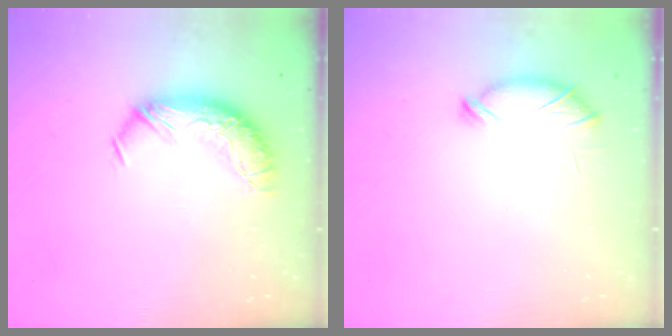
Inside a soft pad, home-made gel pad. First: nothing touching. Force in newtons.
{"total": 7.0, "press": 7.0, "slide": 0.3}